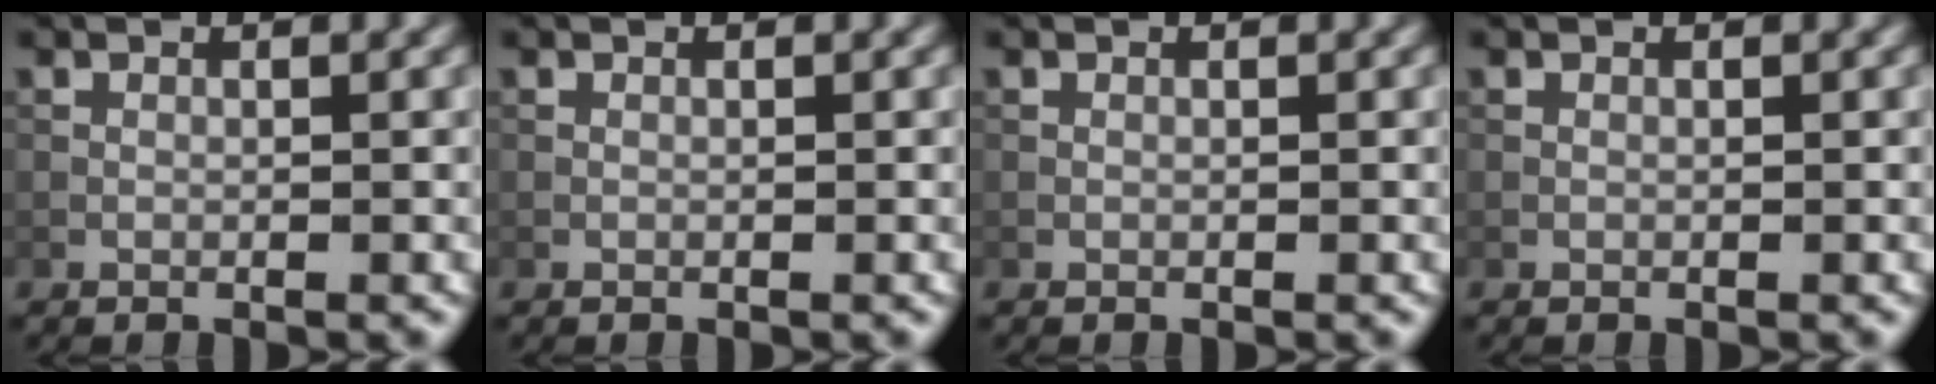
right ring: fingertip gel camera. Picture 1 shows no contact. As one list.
[{"total": 0.0}, {"total": 0.0}, {"total": 0.0}]